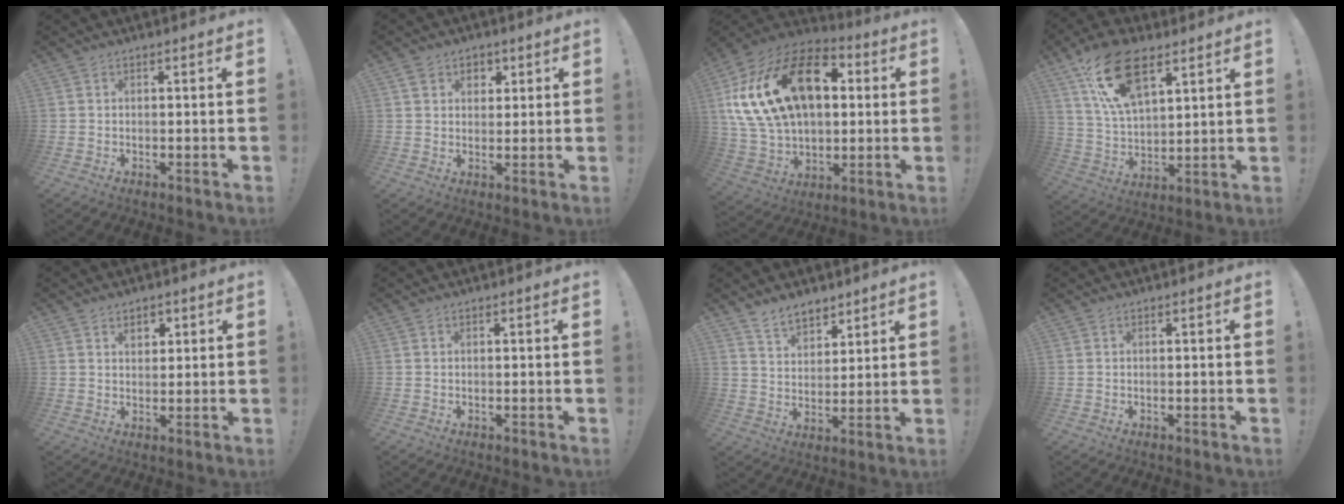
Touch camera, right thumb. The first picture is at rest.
{"total": 5.0, "force": [2.5, 4.0, 1.5], "torque": [-0.013, -0.007, 0.045]}
{"total": 26.7, "force": [7.8, 16.6, 19.4], "torque": [-0.345, -0.021, 0.154]}
{"total": 18.2, "force": [10.3, 8.9, 12.1], "torque": [-0.221, -0.044, 0.184]}
{"total": 3.2, "force": [2.1, 2.0, 1.3], "torque": [-0.008, -0.008, 0.034]}
{"total": 0.0}
{"total": 7.9, "force": [6.6, 3.8, 2.2], "torque": [-0.045, -0.042, 0.128]}
{"total": 0.0}